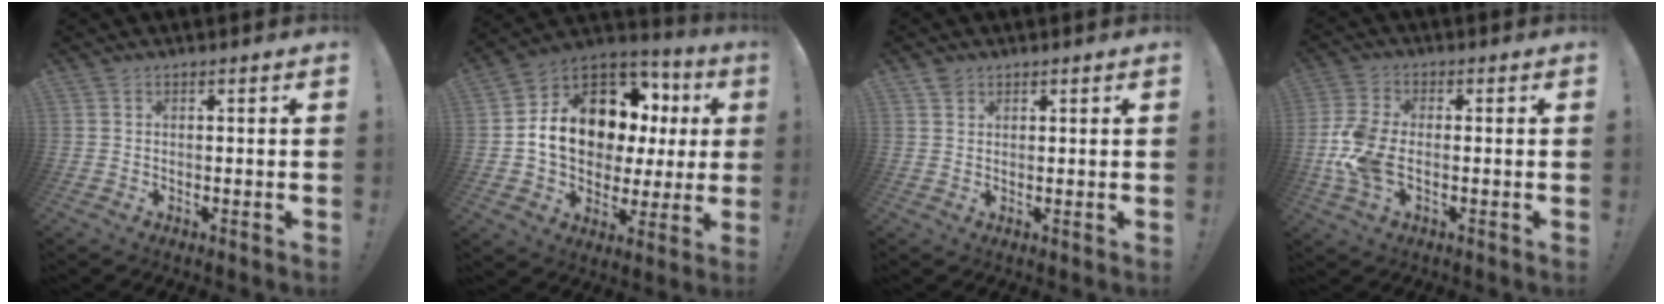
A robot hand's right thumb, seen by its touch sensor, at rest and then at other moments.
{"total": 16.3, "force": [4.3, 11.5, 10.6], "torque": [-0.170, -0.015, 0.095]}
{"total": 1.7, "force": [1.2, 1.0, 0.4], "torque": [-0.007, -0.002, 0.025]}
{"total": 10.5, "force": [-2.1, 6.0, 8.3], "torque": [-0.171, 0.000, -0.034]}